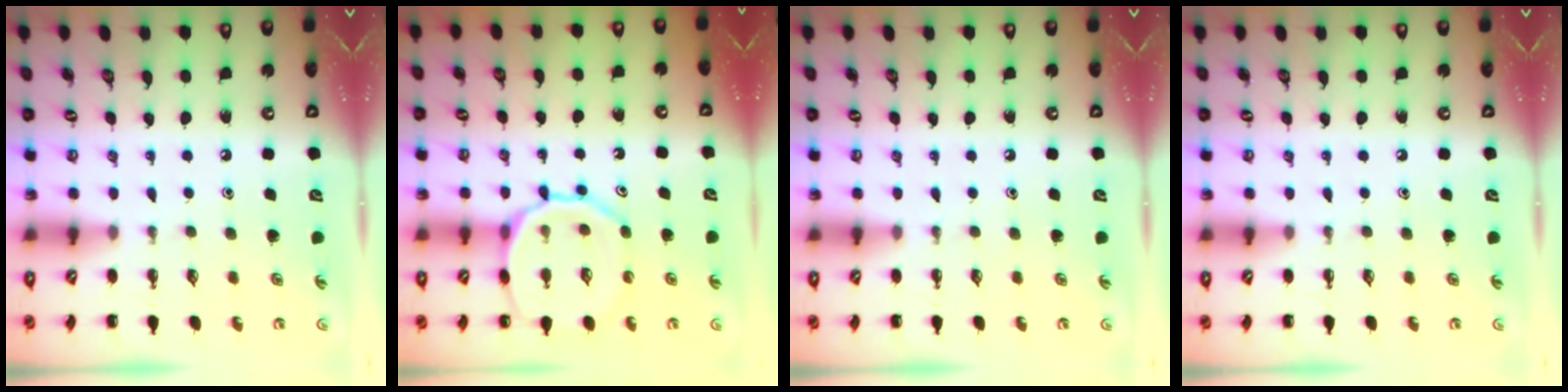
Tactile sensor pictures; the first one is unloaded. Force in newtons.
{"total": 14.0, "press": 13.8, "slide": 1.8}
{"total": 0.0}
{"total": 0.0}